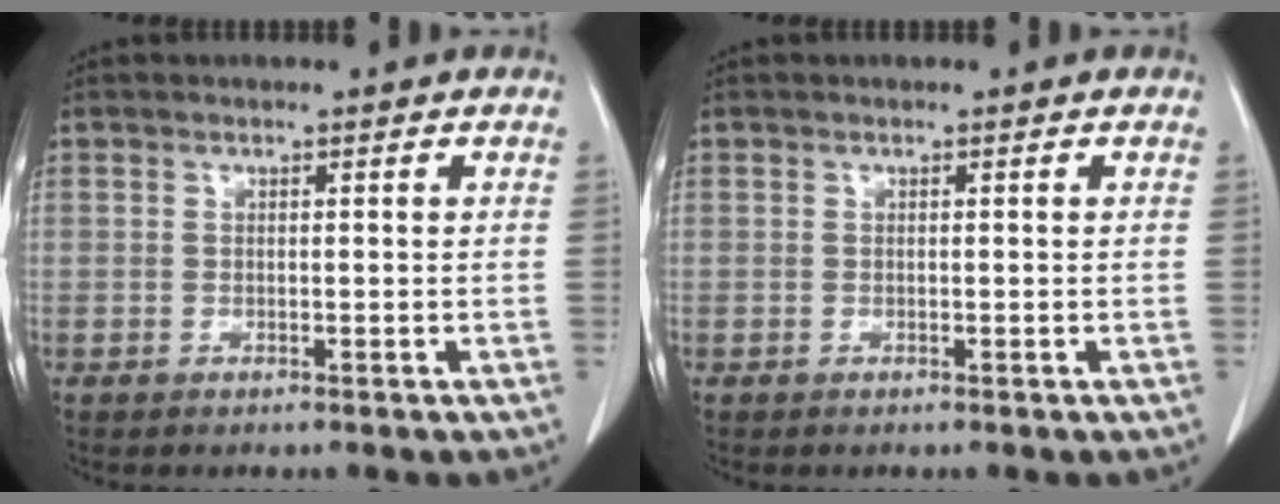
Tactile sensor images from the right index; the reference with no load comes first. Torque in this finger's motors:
{"motor_torque": [0.00, 0.00, 0.00, 0.00]}